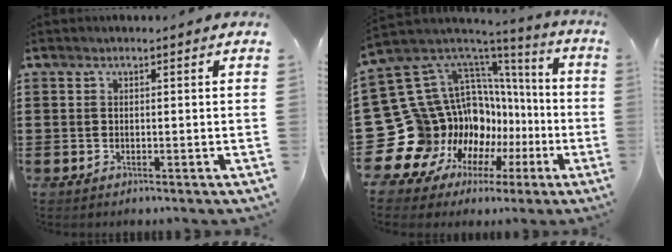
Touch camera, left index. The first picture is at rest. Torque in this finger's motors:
{"motor_torque": [1.41, 0.72, 0.49, 0.01]}